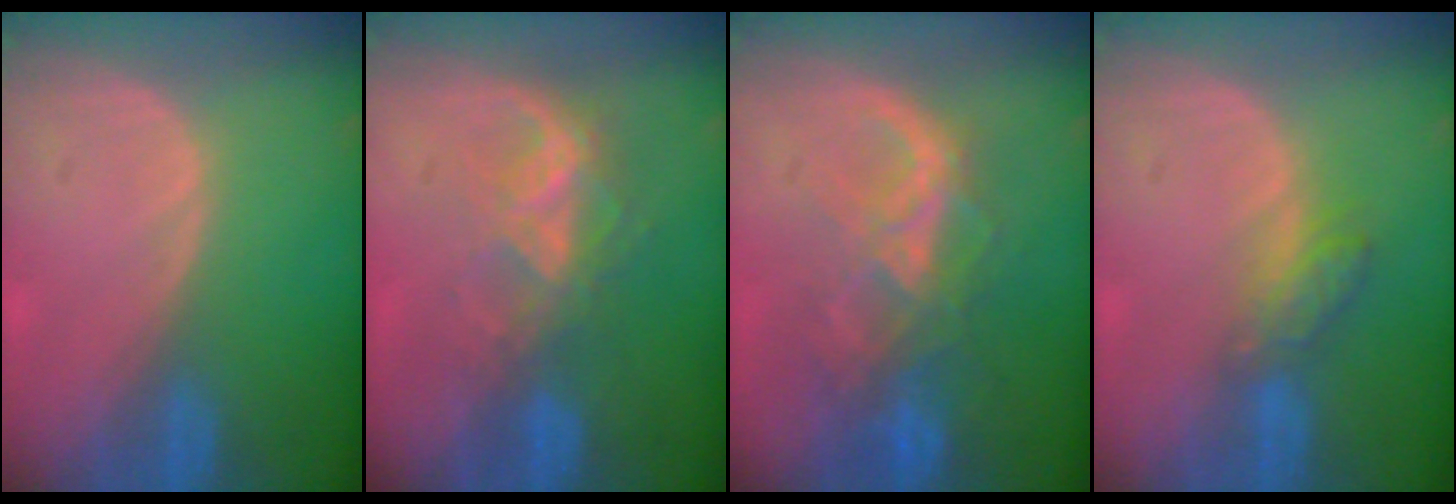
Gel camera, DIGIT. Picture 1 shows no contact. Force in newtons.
{"total": 6.8, "press": 6.0, "slide": 3.2}
{"total": 8.9, "press": 7.6, "slide": 4.8}
{"total": 4.3, "press": 4.1, "slide": 1.5}